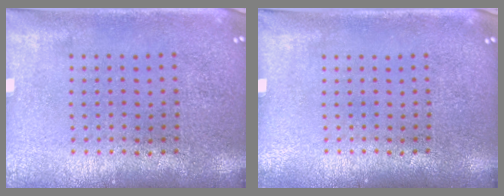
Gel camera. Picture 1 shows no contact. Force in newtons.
{"total": 0.0}